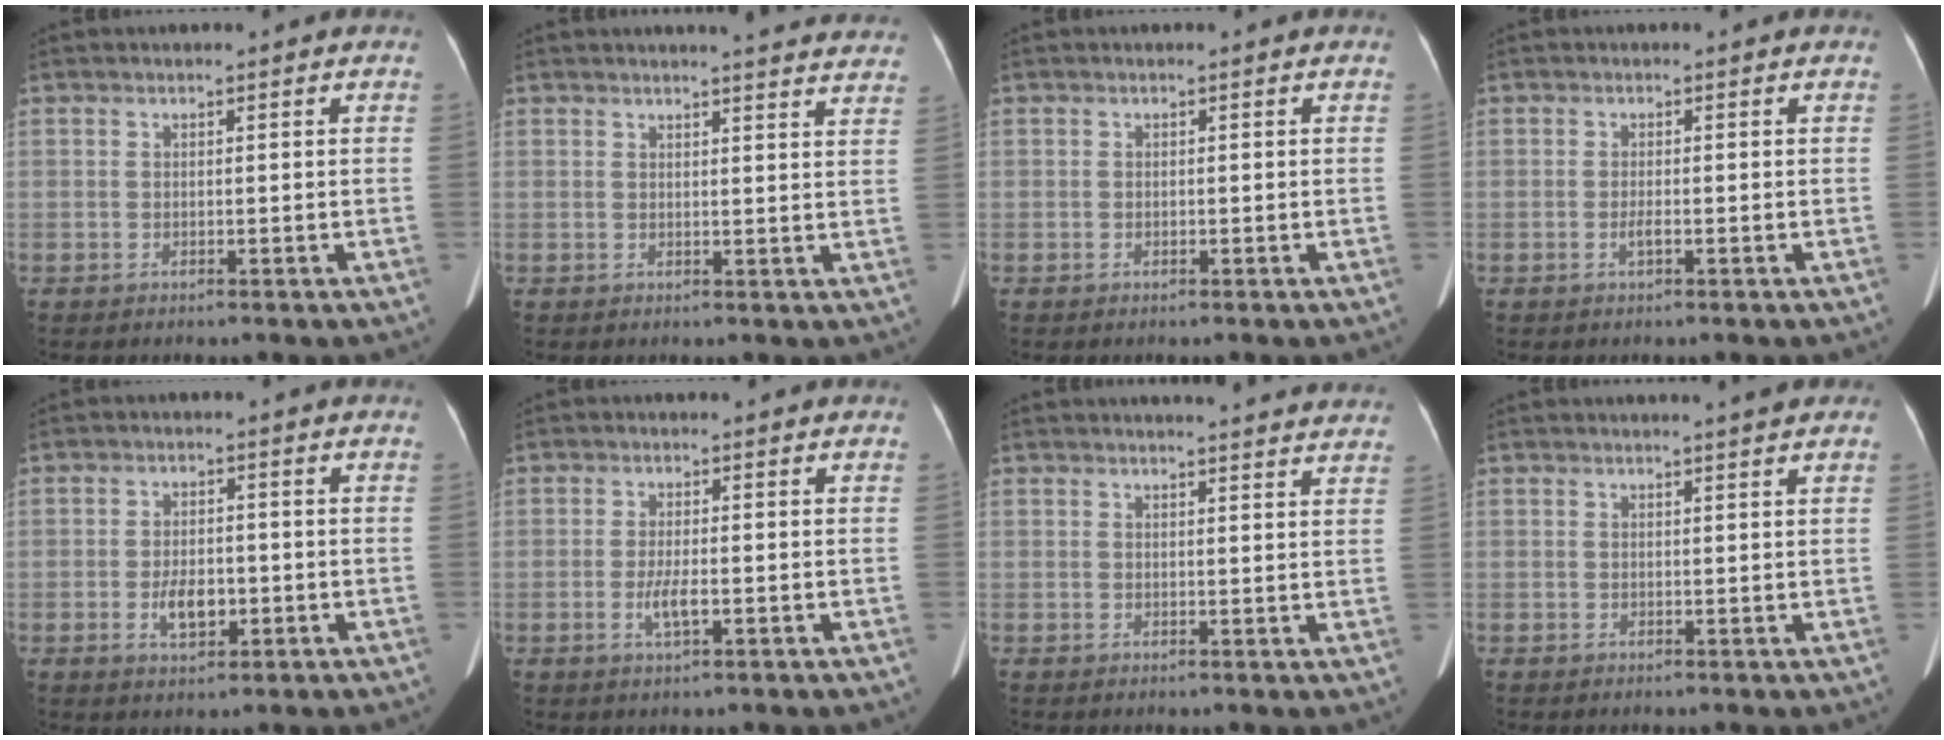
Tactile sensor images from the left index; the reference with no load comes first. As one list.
[{"total": 13.8, "force": [13.1, 1.0, 4.2], "torque": [-0.031, -0.033, 0.128]}, {"total": 0.0}, {"total": 1.0, "force": [-0.4, 0.0, 0.9], "torque": [-0.020, 0.000, -0.008]}, {"total": 4.5, "force": [-1.3, 2.4, 3.6], "torque": [-0.068, 0.002, -0.018]}, {"total": 3.0, "force": [-0.9, 0.6, 2.8], "torque": [-0.060, -0.002, -0.015]}, {"total": 12.9, "force": [12.3, 1.0, 3.8], "torque": [-0.029, -0.014, 0.122]}, {"total": 2.7, "force": [2.3, -0.1, 1.4], "torque": [-0.020, 0.005, 0.025]}]